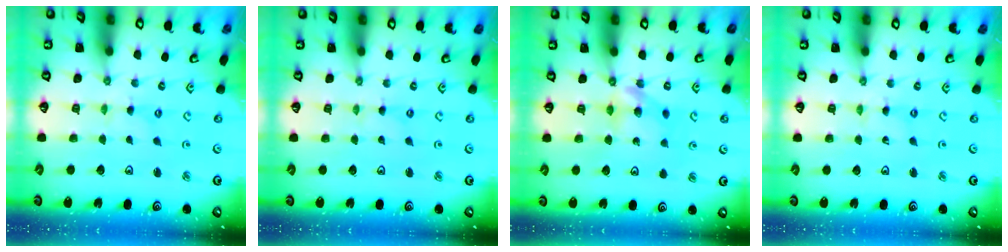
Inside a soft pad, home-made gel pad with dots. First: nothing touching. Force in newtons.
{"total": 0.0}
{"total": 8.5, "press": 8.4, "slide": 0.5}
{"total": 0.5, "press": 0.5, "slide": 0.1}